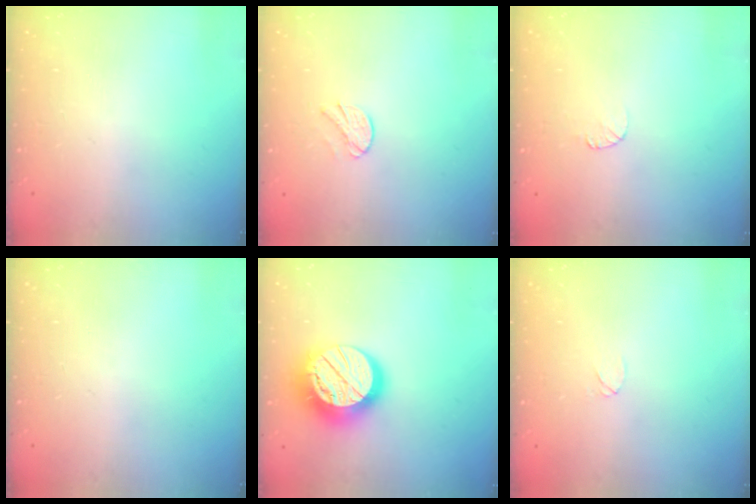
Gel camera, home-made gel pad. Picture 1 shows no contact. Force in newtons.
{"total": 5.3, "press": 5.3, "slide": 0.6}
{"total": 3.6, "press": 3.6, "slide": 0.4}
{"total": 0.0}
{"total": 17.5, "press": 17.4, "slide": 1.3}
{"total": 3.5, "press": 3.5, "slide": 0.2}